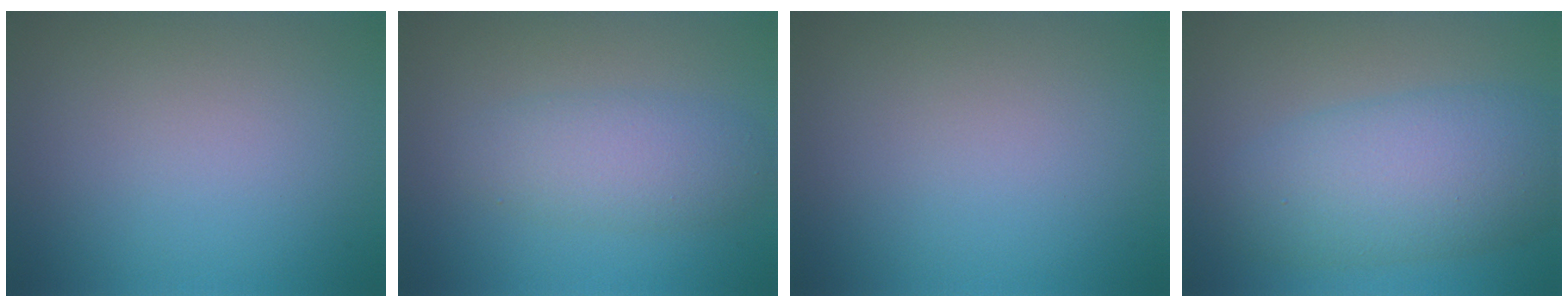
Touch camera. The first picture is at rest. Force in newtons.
{"total": 3.6, "press": 3.6, "slide": 0.1}
{"total": 0.0}
{"total": 7.5, "press": 7.5, "slide": 0.0}